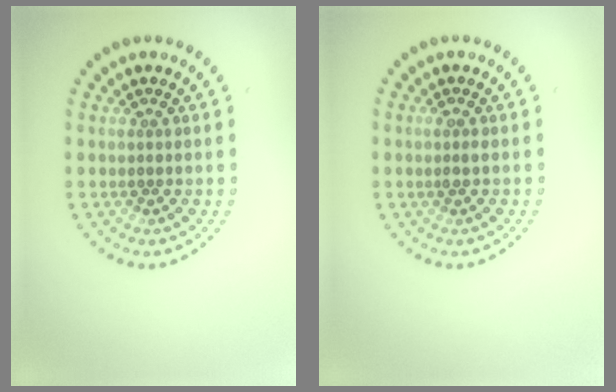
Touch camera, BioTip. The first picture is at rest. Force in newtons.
{"total": 0.8, "press": 0.7, "slide": 0.4}